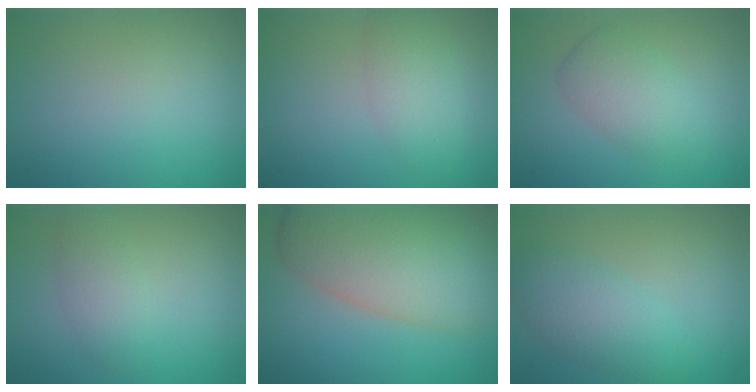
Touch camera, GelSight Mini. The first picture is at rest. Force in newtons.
{"total": 2.9, "press": 2.9, "slide": 0.1}
{"total": 3.5, "press": 3.5, "slide": 0.2}
{"total": 2.2, "press": 2.2, "slide": 0.1}
{"total": 11.3, "press": 11.3, "slide": 0.8}
{"total": 3.8, "press": 3.8, "slide": 0.2}